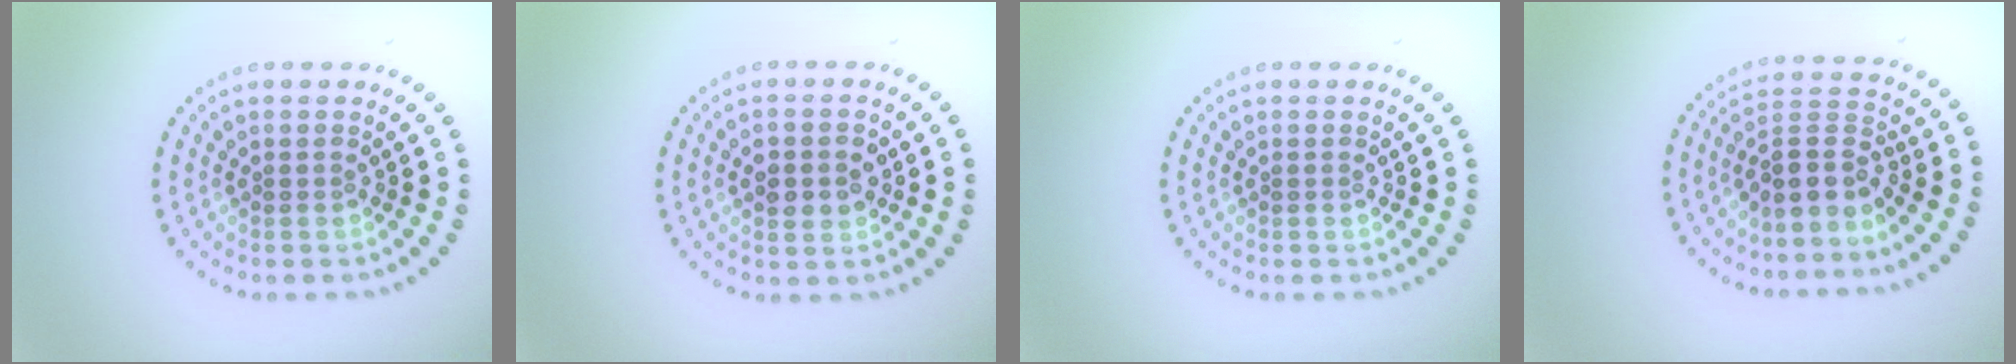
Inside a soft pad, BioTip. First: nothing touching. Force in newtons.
{"total": 2.8, "press": 2.8, "slide": 0.1}
{"total": 0.0}
{"total": 3.9, "press": 3.4, "slide": 1.9}